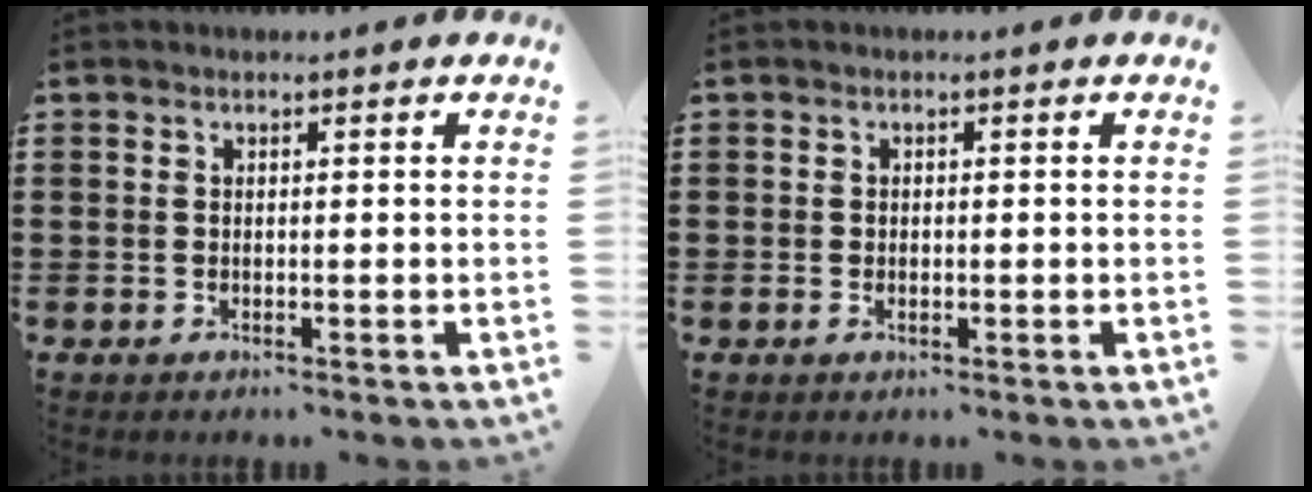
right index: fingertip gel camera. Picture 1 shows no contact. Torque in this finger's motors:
{"motor_torque": [-0.89, 1.25, -0.07, -0.01]}